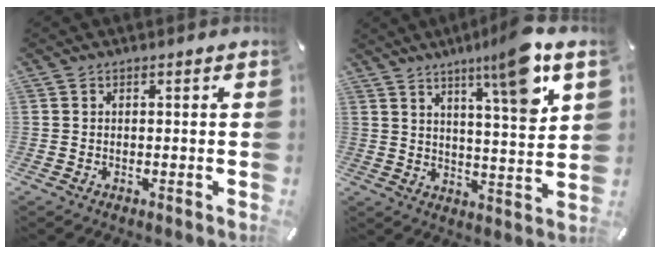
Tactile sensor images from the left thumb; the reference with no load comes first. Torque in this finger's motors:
{"motor_torque": [0.82, 0.13, 0.72, 0.07, 0.16]}